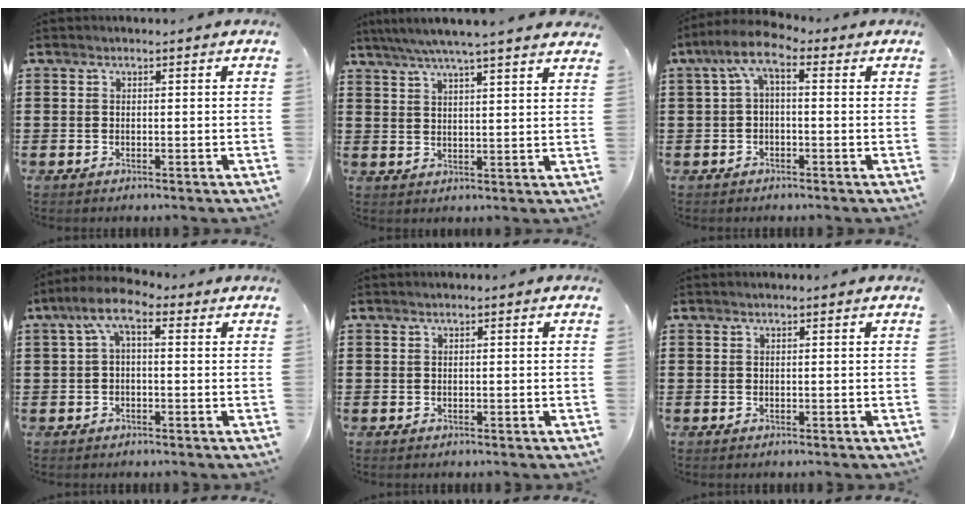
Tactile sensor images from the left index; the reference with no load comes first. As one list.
[{"total": 5.2, "force": [4.6, -0.4, 2.4], "torque": [-0.061, -0.015, 0.081]}, {"total": 4.7, "force": [-0.3, 1.8, 4.4], "torque": [-0.100, -0.001, -0.015]}, {"total": 5.1, "force": [0.6, 2.0, 4.7], "torque": [-0.101, 0.007, 0.005]}, {"total": 0.0}, {"total": 0.0}]